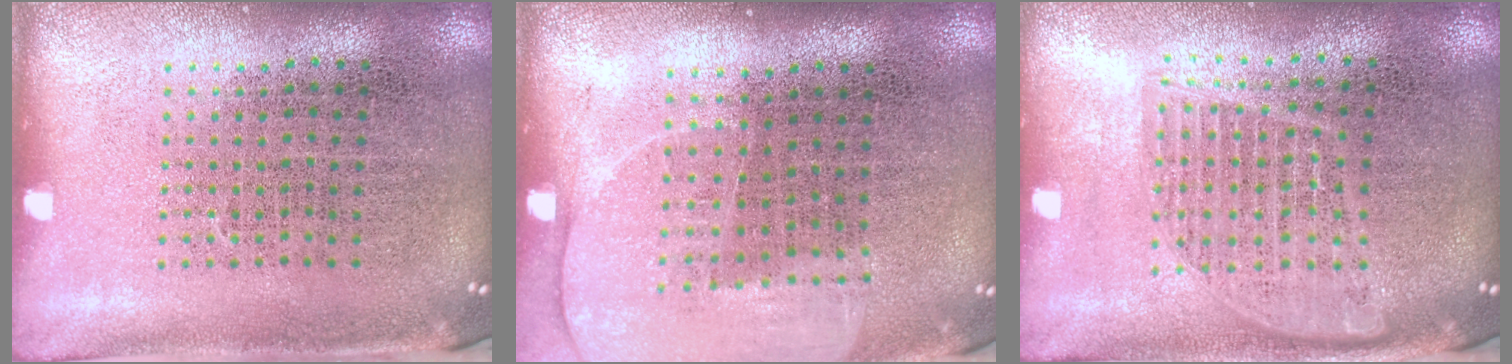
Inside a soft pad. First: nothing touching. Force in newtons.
{"total": 1.4, "press": 1.3, "slide": 0.5}
{"total": 1.6, "press": 1.4, "slide": 0.7}